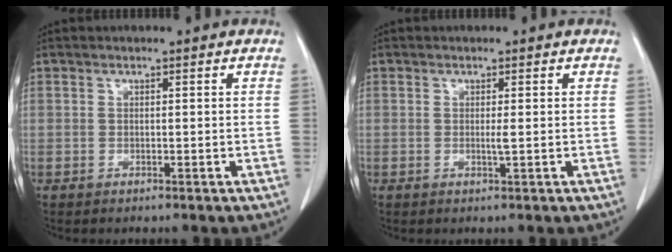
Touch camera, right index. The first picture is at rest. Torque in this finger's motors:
{"motor_torque": [0.54, 0.20, 0.13, 0.06]}